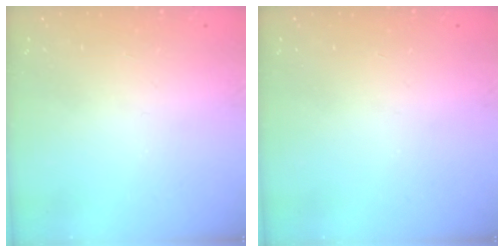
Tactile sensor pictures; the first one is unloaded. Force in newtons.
{"total": 0.0}